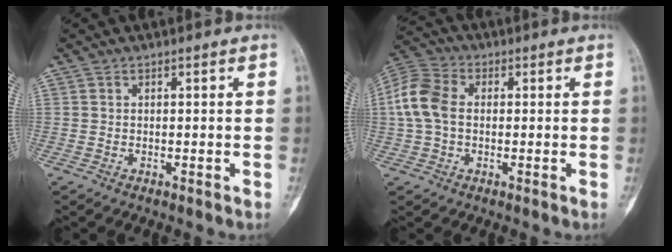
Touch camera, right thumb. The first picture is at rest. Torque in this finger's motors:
{"motor_torque": [-0.45, 0.14, 0.54, -0.24, -0.05]}